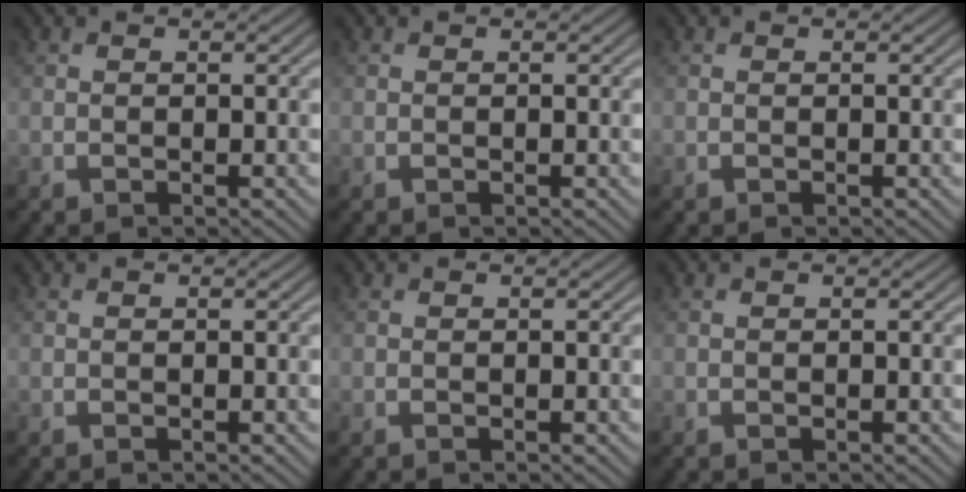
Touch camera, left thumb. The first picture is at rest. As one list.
[{"total": 0.0}, {"total": 0.0}, {"total": 0.0}, {"total": 0.0}, {"total": 0.0}]